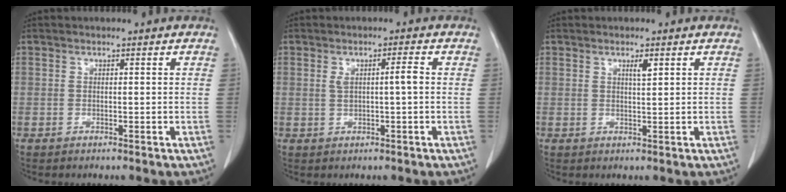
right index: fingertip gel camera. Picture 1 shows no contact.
{"total": 2.8, "force": [0.2, 0.3, 2.8], "torque": [-0.052, 0.008, 0.008]}
{"total": 1.5, "force": [0.8, 0.1, 1.3], "torque": [-0.024, -0.004, 0.013]}